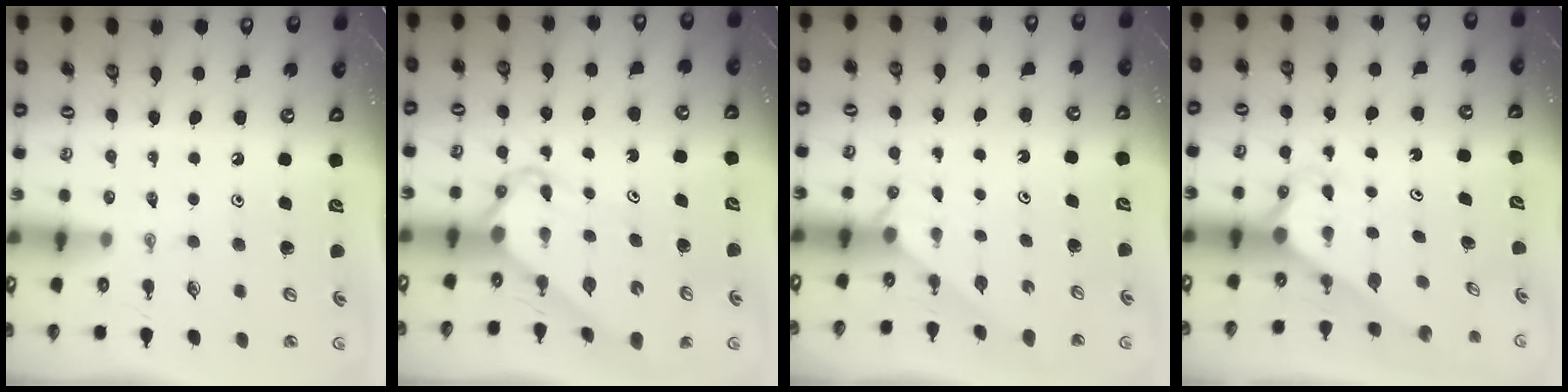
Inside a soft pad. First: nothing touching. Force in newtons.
{"total": 4.9, "press": 4.9, "slide": 0.4}
{"total": 2.2, "press": 2.2, "slide": 0.2}
{"total": 2.6, "press": 2.6, "slide": 0.1}